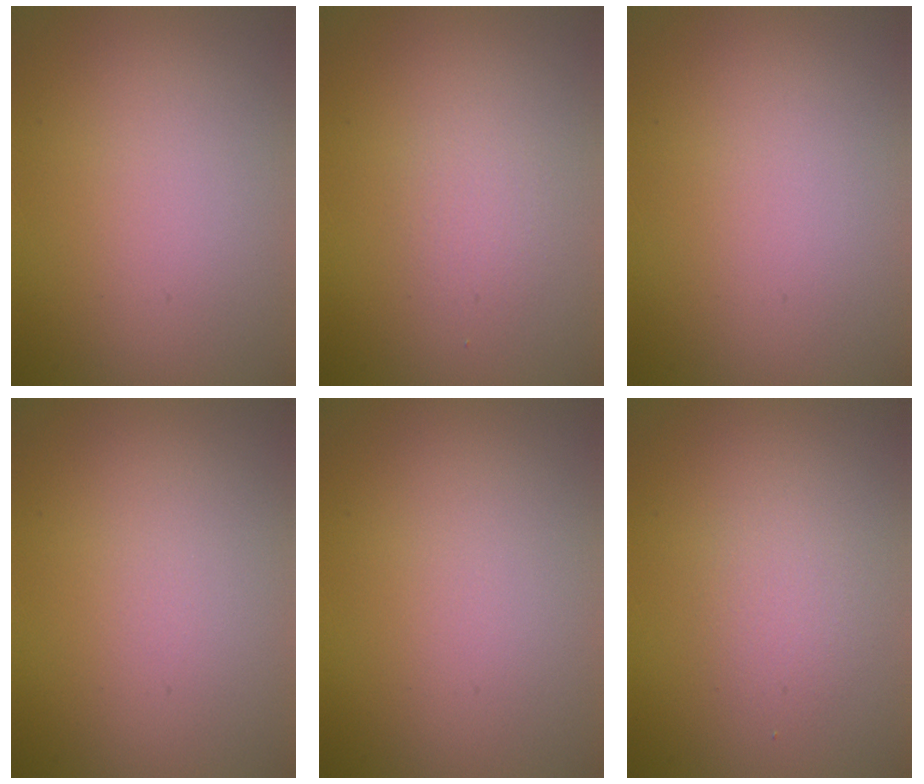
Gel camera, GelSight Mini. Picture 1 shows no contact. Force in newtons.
{"total": 1.1, "press": 1.1, "slide": 0.0}
{"total": 0.0}
{"total": 0.0}
{"total": 1.6, "press": 1.6, "slide": 0.0}
{"total": 1.4, "press": 1.4, "slide": 0.1}